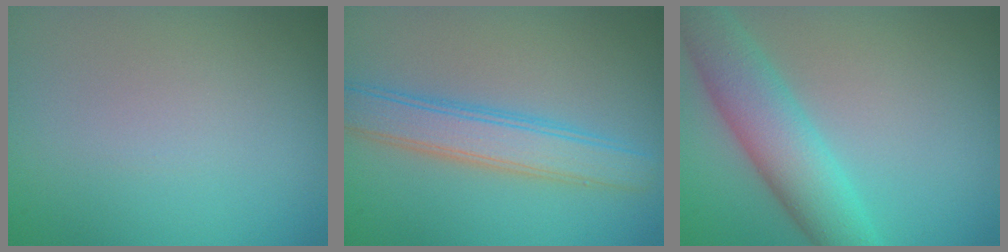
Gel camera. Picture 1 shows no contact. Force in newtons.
{"total": 4.3, "press": 4.3, "slide": 0.1}
{"total": 5.9, "press": 5.9, "slide": 0.1}